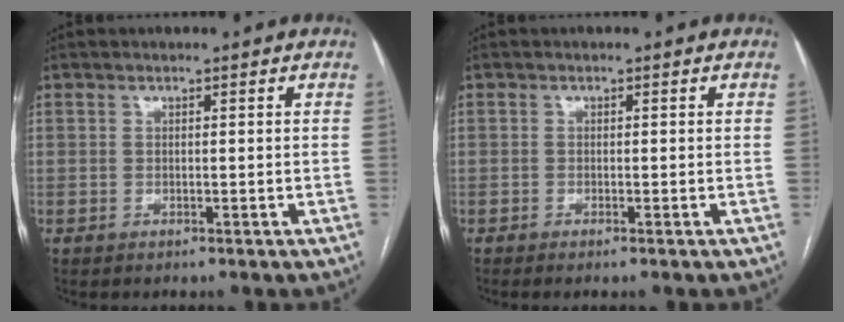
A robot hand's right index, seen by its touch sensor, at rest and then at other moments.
{"total": 0.8, "force": [-0.6, -0.1, 0.6], "torque": [-0.012, 0.000, -0.011]}